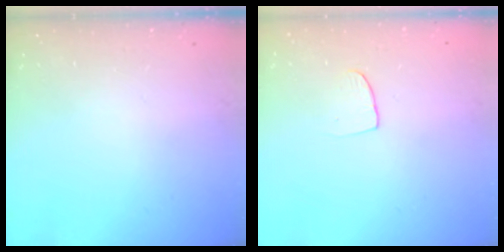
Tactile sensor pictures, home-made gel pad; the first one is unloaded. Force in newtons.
{"total": 5.8, "press": 5.7, "slide": 0.4}